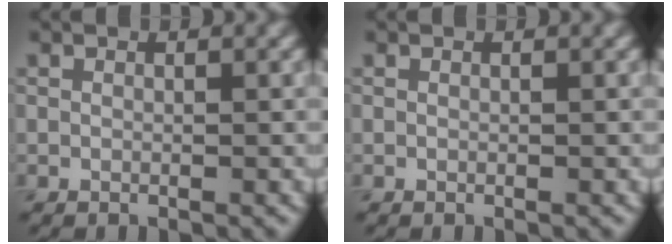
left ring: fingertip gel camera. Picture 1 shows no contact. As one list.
[{"total": 0.0}]